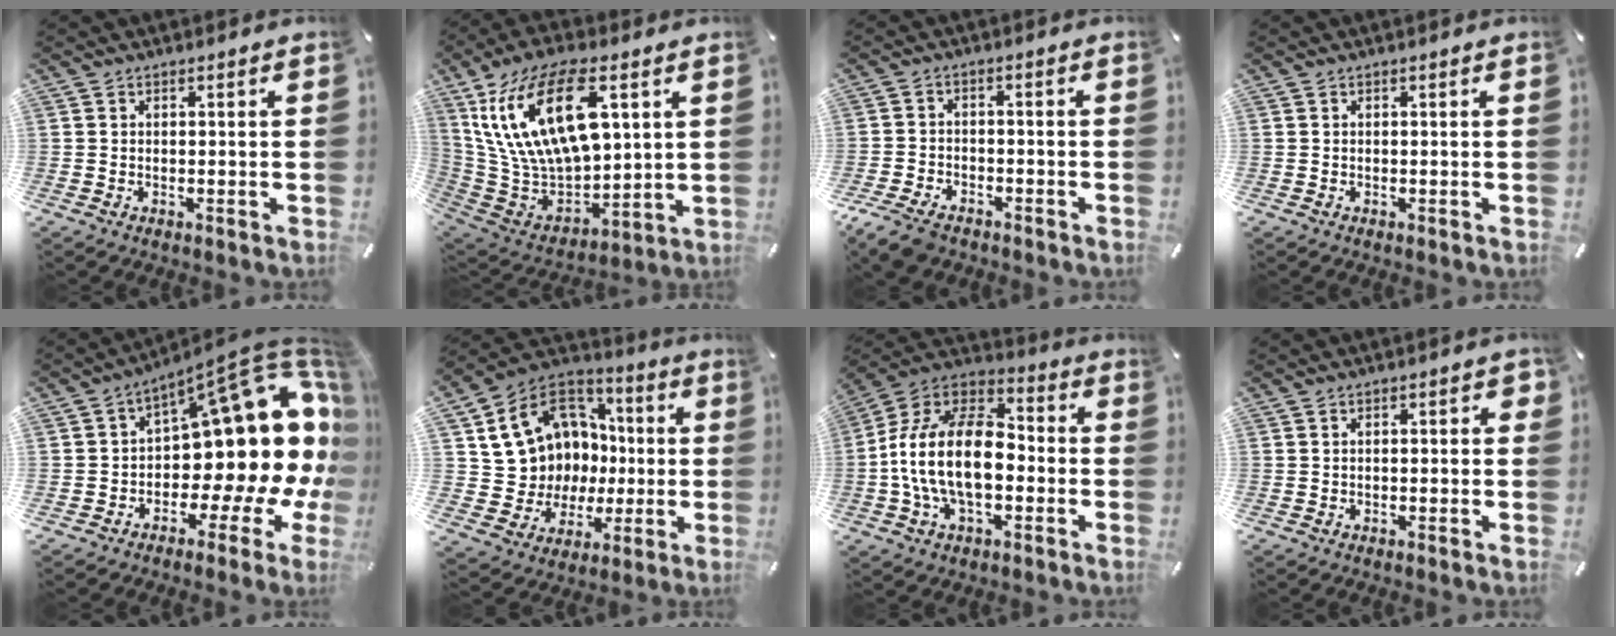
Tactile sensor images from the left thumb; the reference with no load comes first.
{"total": 22.8, "force": [9.3, 12.3, 16.8], "torque": [-0.348, -0.032, 0.156]}
{"total": 5.7, "force": [-4.2, 3.0, 2.3], "torque": [-0.060, 0.015, -0.084]}
{"total": 0.0}
{"total": 22.8, "force": [4.5, 12.0, 18.9], "torque": [-0.232, -0.061, 0.085]}
{"total": 13.6, "force": [3.3, 12.7, 3.7], "torque": [-0.087, -0.030, 0.088]}
{"total": 18.1, "force": [-4.3, 10.8, 13.8], "torque": [-0.285, 0.028, -0.078]}
{"total": 1.8, "force": [-0.5, 1.0, 1.5], "torque": [-0.027, 0.006, -0.010]}